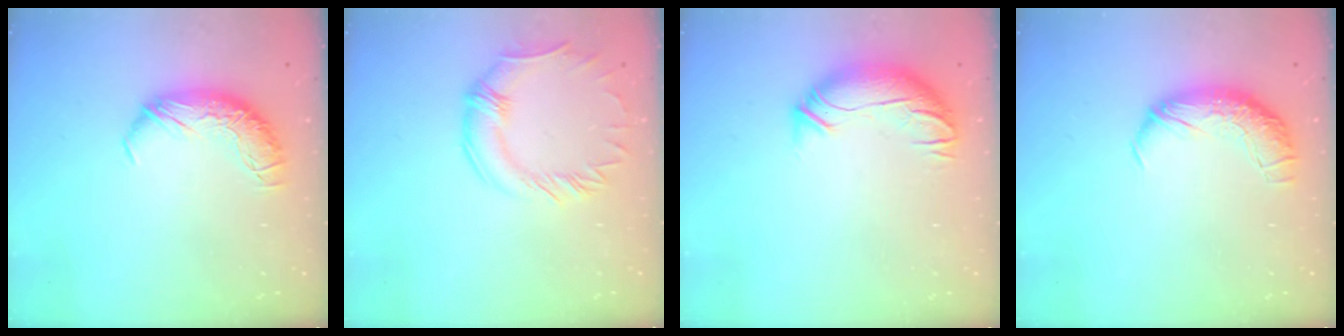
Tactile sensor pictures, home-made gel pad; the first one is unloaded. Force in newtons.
{"total": 2.6, "press": 2.5, "slide": 0.9}
{"total": 3.5, "press": 2.3, "slide": 2.7}
{"total": 2.4, "press": 1.2, "slide": 2.1}